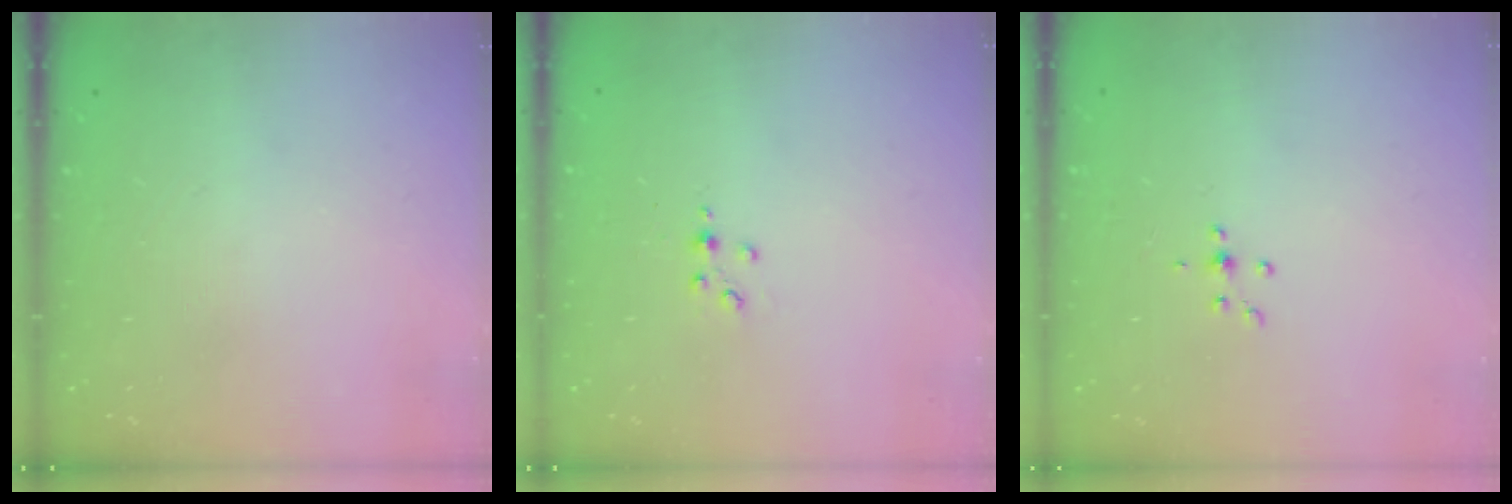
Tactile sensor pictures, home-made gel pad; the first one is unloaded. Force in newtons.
{"total": 2.9, "press": 2.9, "slide": 0.4}
{"total": 3.7, "press": 3.7, "slide": 0.7}